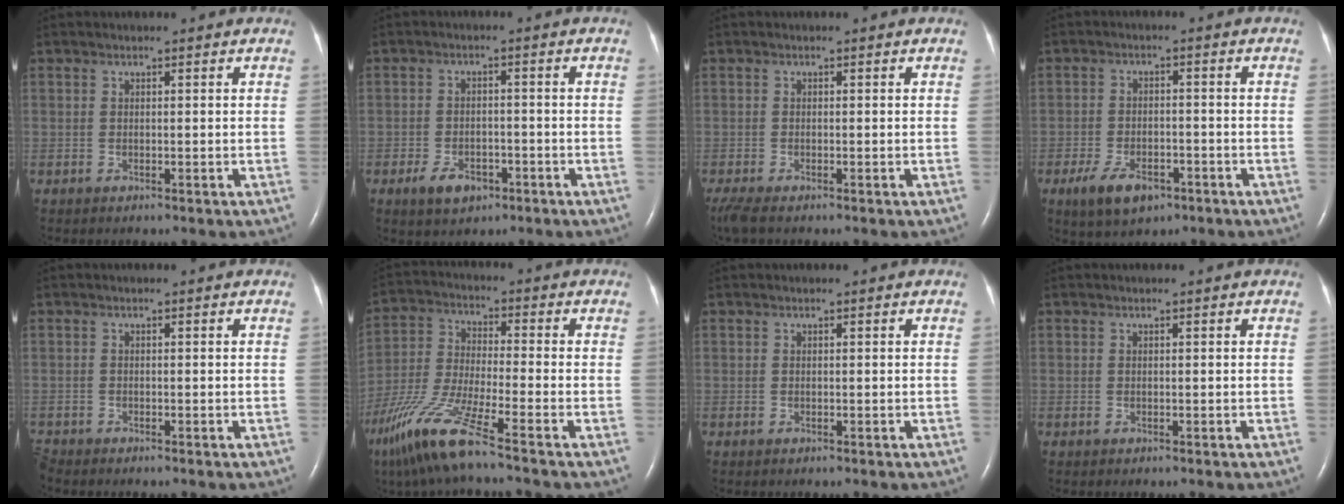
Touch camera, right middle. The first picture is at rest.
{"total": 4.9, "force": [-2.8, 2.9, 2.9], "torque": [-0.052, 0.001, -0.039]}
{"total": 2.7, "force": [-2.1, 0.5, 1.6], "torque": [-0.040, -0.011, -0.041]}
{"total": 6.8, "force": [-3.9, 3.4, 4.4], "torque": [-0.089, -0.005, -0.061]}
{"total": 1.2, "force": [-1.2, 0.1, -0.1], "torque": [-0.001, -0.005, -0.023]}
{"total": 12.5, "force": [-8.5, 0.0, 9.2], "torque": [-0.201, -0.040, -0.169]}
{"total": 0.0}
{"total": 0.0}